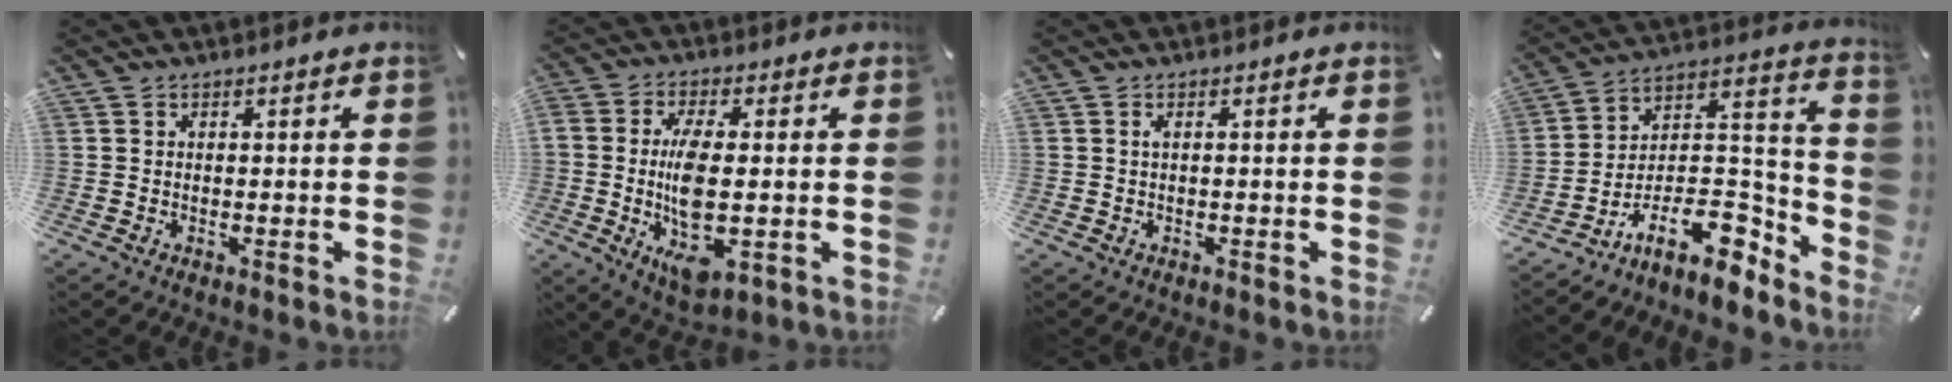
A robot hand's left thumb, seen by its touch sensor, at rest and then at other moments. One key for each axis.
{"total": 12.3, "fx": -0.8, "fy": 5.8, "fz": 10.8, "tx": -0.197, "ty": -0.017, "tz": -0.009}
{"total": 0.9, "fx": 0.0, "fy": 0.2, "fz": 0.9, "tx": -0.018, "ty": -0.001, "tz": 0.000}
{"total": 13.9, "fx": -8.3, "fy": 7.9, "fz": 7.9, "tx": -0.103, "ty": 0.016, "tz": -0.136}